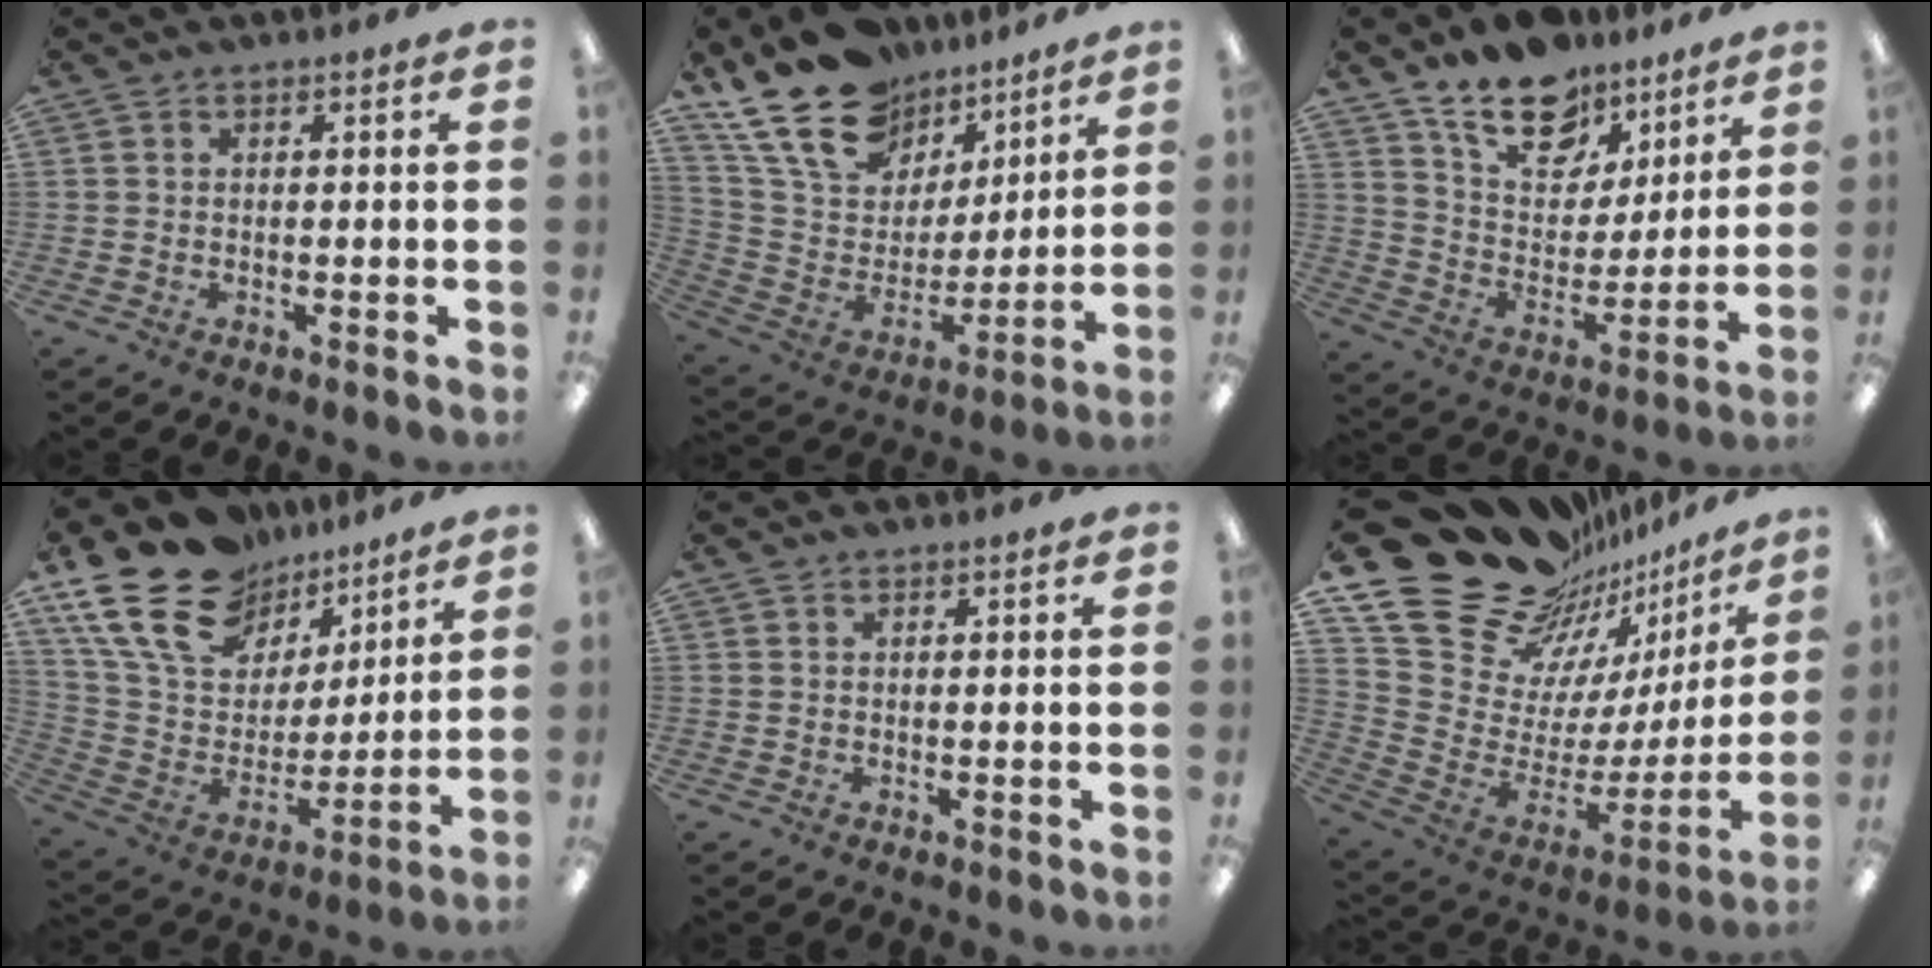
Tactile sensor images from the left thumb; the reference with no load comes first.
{"total": 20.6, "force": [14.5, 12.2, 8.1], "torque": [-0.168, -0.080, 0.271]}
{"total": 17.0, "force": [12.6, 9.3, 6.5], "torque": [-0.113, -0.080, 0.231]}
{"total": 21.7, "force": [14.1, 13.2, 9.8], "torque": [-0.190, -0.076, 0.268]}
{"total": 0.5, "force": [0.4, 0.3, 0.0], "torque": [0.000, 0.002, 0.007]}
{"total": 25.7, "force": [19.1, 12.9, 11.4], "torque": [-0.164, -0.152, 0.368]}